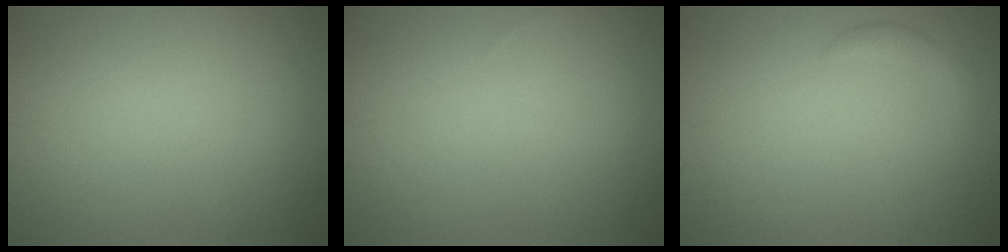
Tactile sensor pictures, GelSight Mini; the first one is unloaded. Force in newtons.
{"total": 0.0}
{"total": 1.4, "press": 1.4, "slide": 0.1}